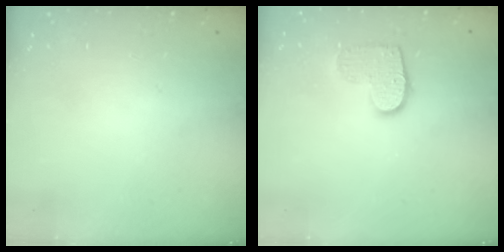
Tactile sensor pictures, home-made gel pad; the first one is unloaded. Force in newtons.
{"total": 9.8, "press": 9.8, "slide": 0.3}